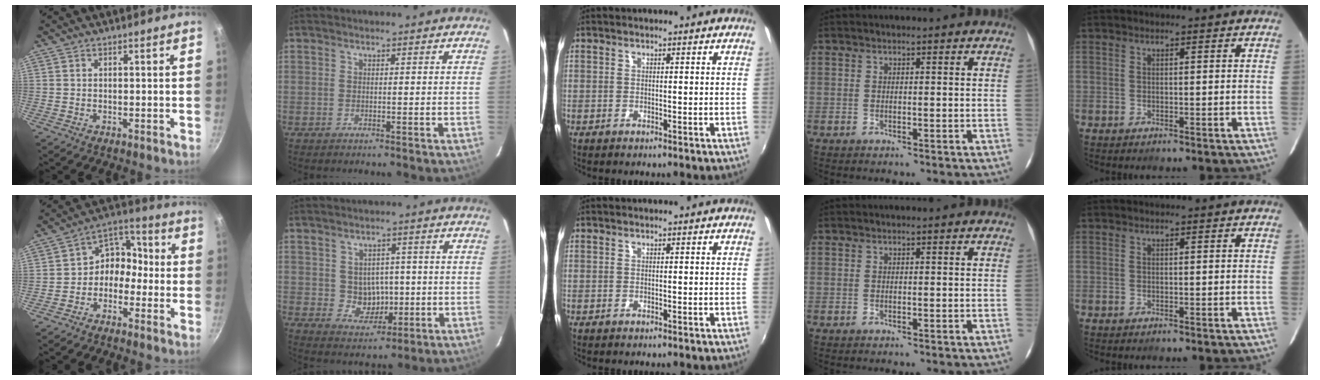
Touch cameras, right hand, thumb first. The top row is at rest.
{"thumb": {"total": 7.9, "force": [-2.3, 6.3, 4.1], "torque": [-0.023, 0.051, -0.060]}, "index": {"total": 5.8, "force": [0.0, 5.4, 2.0], "torque": [-0.040, 0.009, 0.016]}}